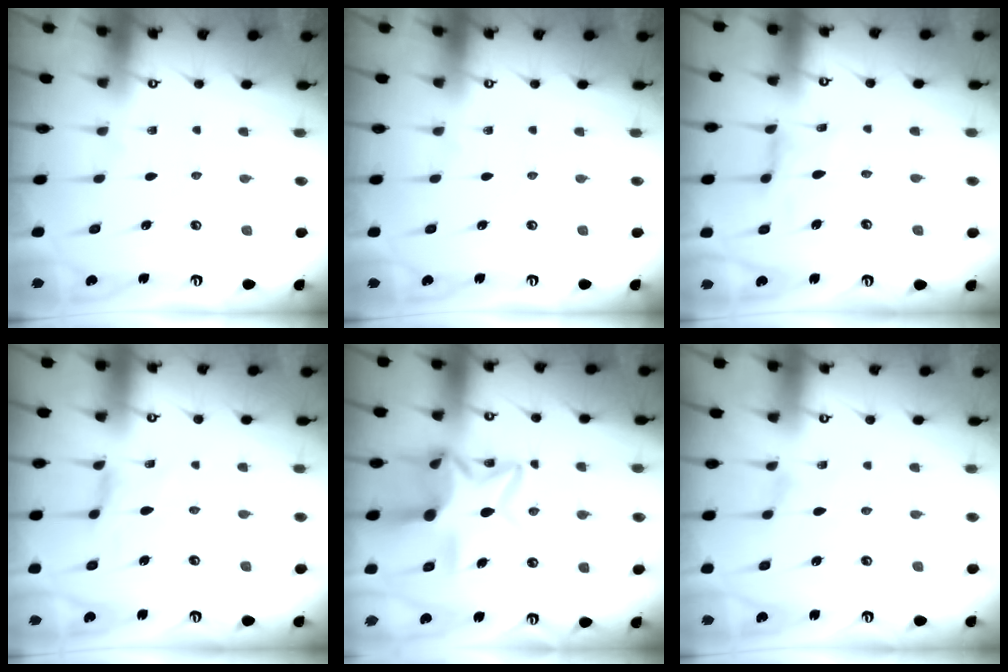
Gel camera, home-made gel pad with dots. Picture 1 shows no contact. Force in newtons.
{"total": 0.0}
{"total": 1.9, "press": 1.9, "slide": 0.3}
{"total": 0.5, "press": 0.5, "slide": 0.3}
{"total": 15.2, "press": 15.1, "slide": 1.8}
{"total": 0.0}